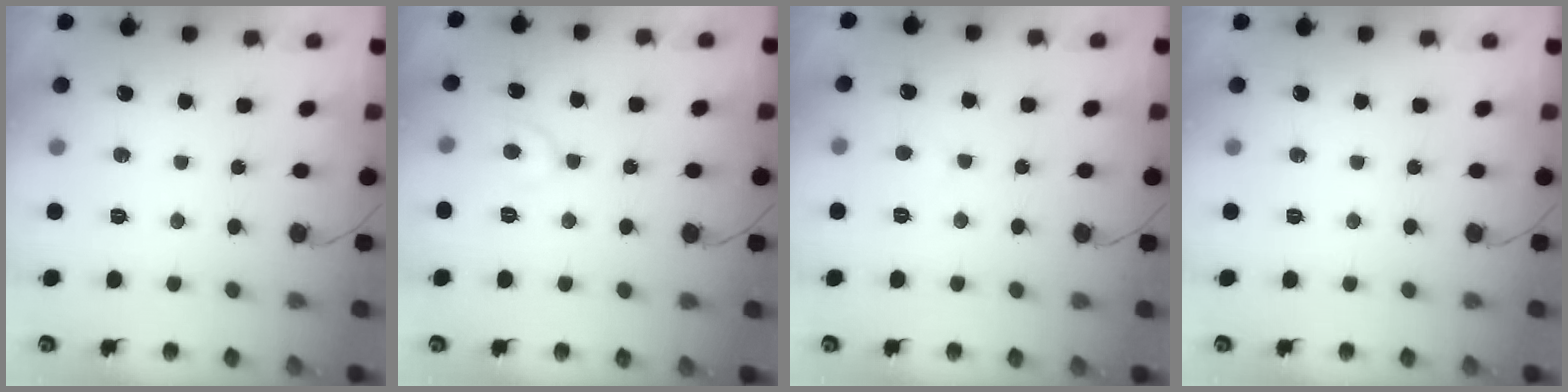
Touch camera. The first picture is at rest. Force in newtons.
{"total": 5.3, "press": 5.3, "slide": 0.4}
{"total": 1.1, "press": 1.1, "slide": 0.1}
{"total": 0.0}